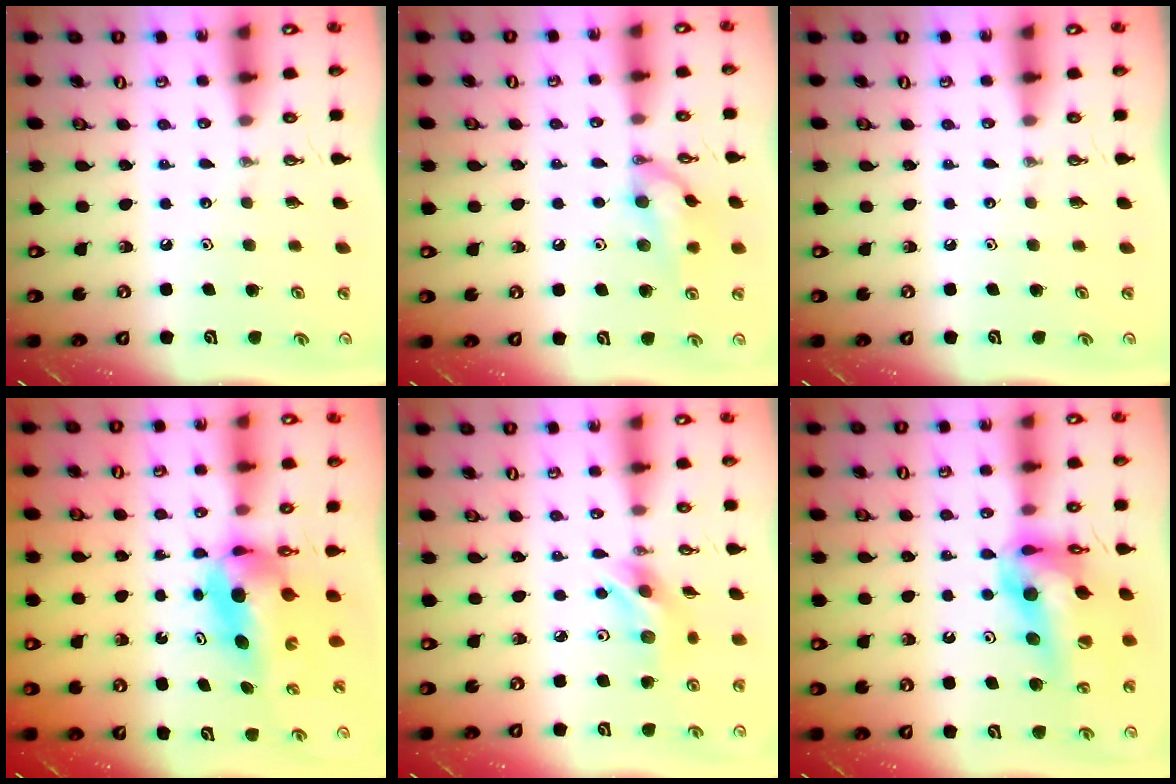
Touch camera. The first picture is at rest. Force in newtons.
{"total": 12.6, "press": 10.6, "slide": 6.8}
{"total": 0.0}
{"total": 6.1, "press": 6.0, "slide": 1.0}
{"total": 9.4, "press": 9.4, "slide": 0.3}
{"total": 19.1, "press": 19.0, "slide": 2.0}